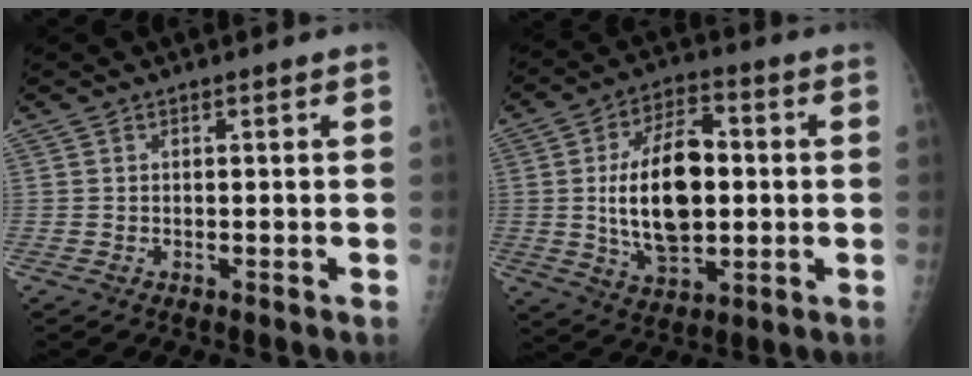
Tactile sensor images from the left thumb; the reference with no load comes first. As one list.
[{"total": 16.5, "force": [0.1, 9.3, 13.6], "torque": [-0.211, 0.006, 0.005]}]